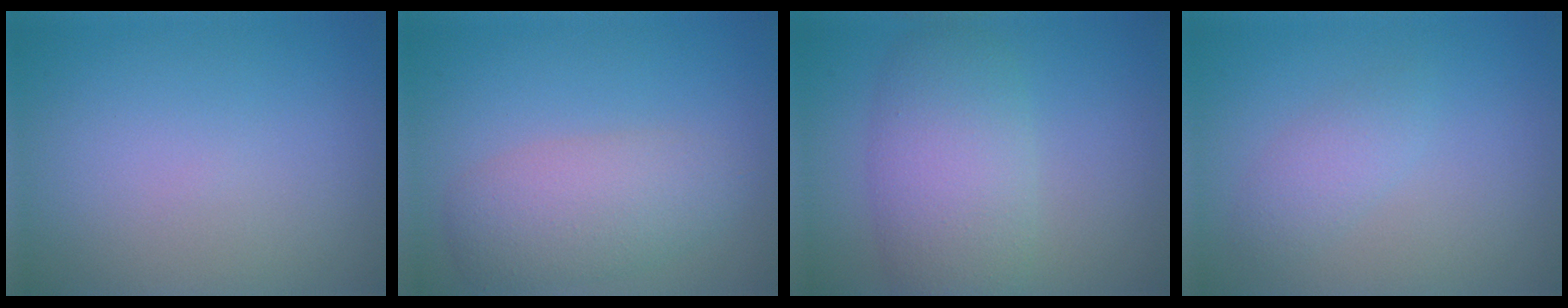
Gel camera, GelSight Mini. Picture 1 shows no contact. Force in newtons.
{"total": 4.3, "press": 4.3, "slide": 0.1}
{"total": 5.9, "press": 5.9, "slide": 0.3}
{"total": 1.8, "press": 1.8, "slide": 0.1}